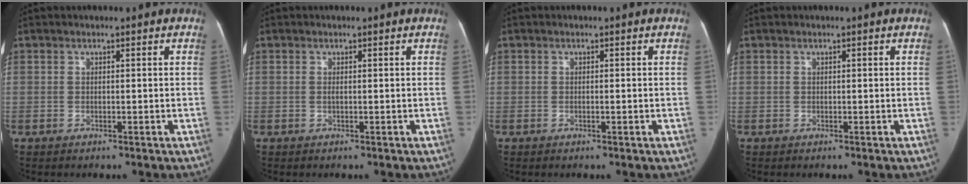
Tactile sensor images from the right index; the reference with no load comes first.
{"total": 0.6, "force": [0.0, 0.2, 0.5], "torque": [-0.013, 0.000, 0.000]}
{"total": 0.7, "force": [-0.2, 0.2, 0.7], "torque": [-0.014, 0.004, -0.002]}
{"total": 0.0}